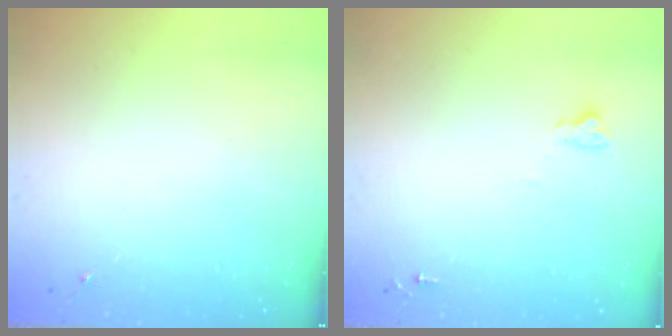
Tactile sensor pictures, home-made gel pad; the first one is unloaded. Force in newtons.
{"total": 3.8, "press": 3.8, "slide": 0.3}